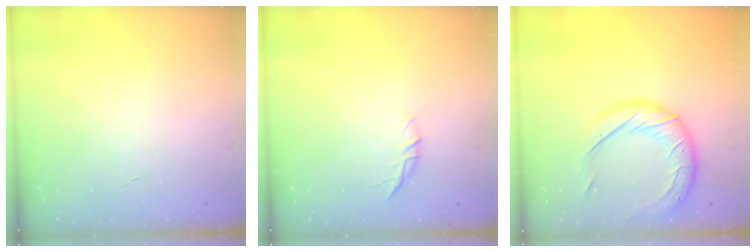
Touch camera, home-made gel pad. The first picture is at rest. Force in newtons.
{"total": 6.8, "press": 6.6, "slide": 1.6}
{"total": 17.6, "press": 17.4, "slide": 2.5}